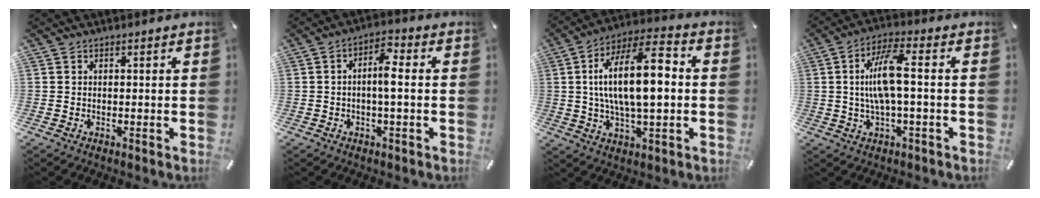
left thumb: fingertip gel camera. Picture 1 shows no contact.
{"total": 6.3, "force": [-0.5, 2.4, 5.9], "torque": [-0.104, 0.011, -0.012]}
{"total": 18.3, "force": [1.2, 7.6, 16.6], "torque": [-0.303, 0.007, 0.017]}
{"total": 10.2, "force": [0.4, 2.9, 9.8], "torque": [-0.203, -0.001, 0.000]}